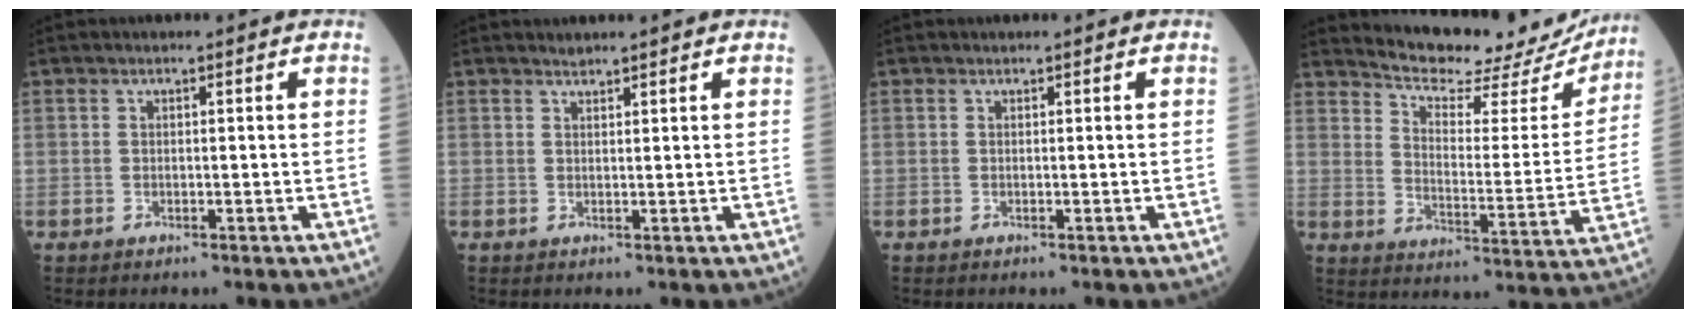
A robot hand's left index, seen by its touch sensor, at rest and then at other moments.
{"total": 1.0, "force": [1.0, -0.1, 0.0], "torque": [-0.009, 0.009, 0.021]}
{"total": 0.0}
{"total": 19.7, "force": [18.7, 3.6, 4.8], "torque": [-0.067, -0.052, 0.234]}